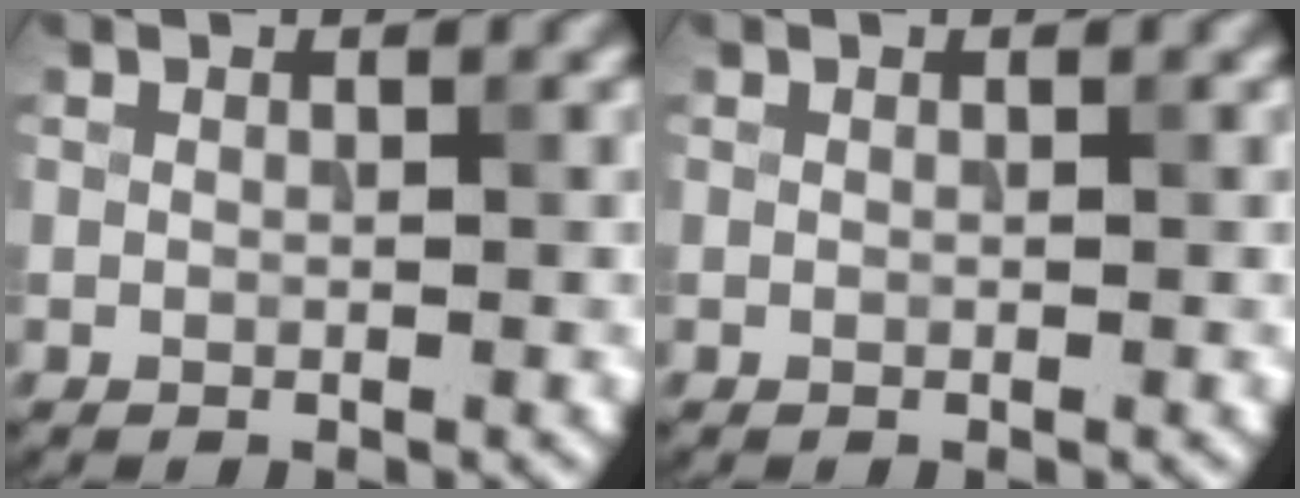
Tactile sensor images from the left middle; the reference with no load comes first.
{"total": 0.0}